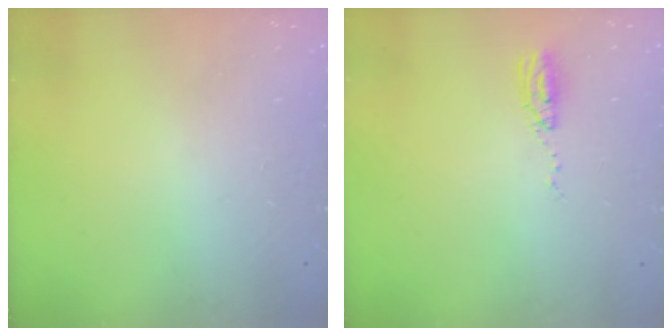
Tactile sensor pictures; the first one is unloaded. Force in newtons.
{"total": 4.4, "press": 4.1, "slide": 1.6}